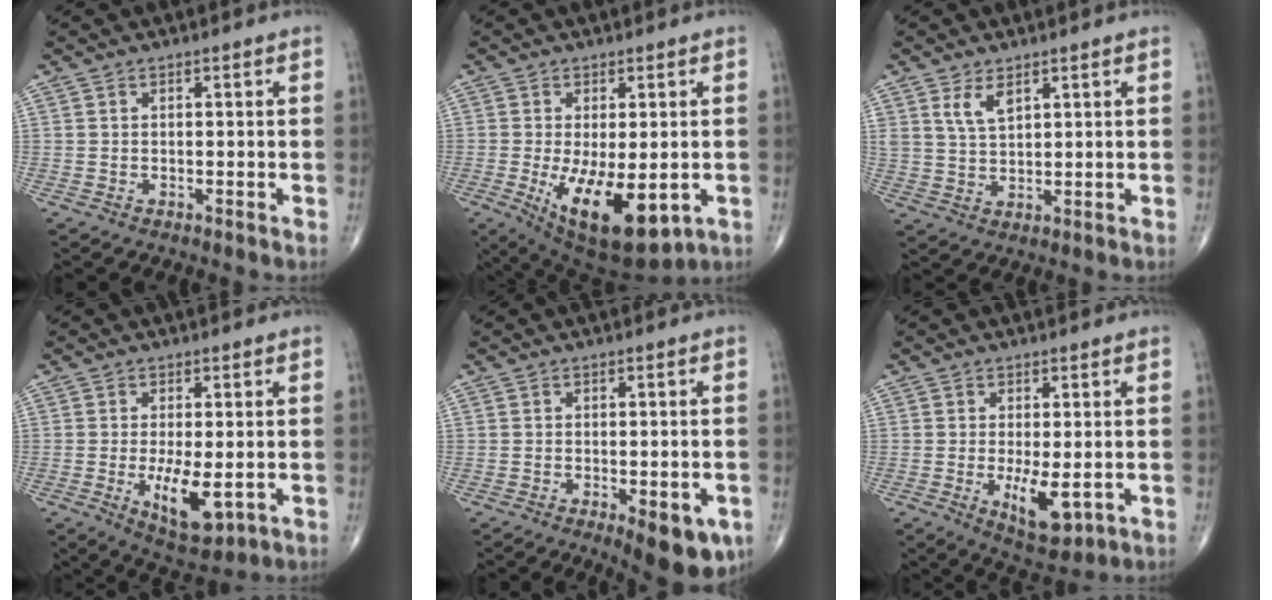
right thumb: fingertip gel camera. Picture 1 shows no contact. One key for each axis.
{"total": 14.7, "fx": -4.0, "fy": 6.4, "fz": 12.6, "tx": -0.206, "ty": -0.023, "tz": -0.040}
{"total": 4.3, "fx": 2.5, "fy": 2.1, "fz": 2.9, "tx": -0.048, "ty": -0.014, "tz": 0.054}
{"total": 8.6, "fx": -1.8, "fy": 3.4, "fz": 7.7, "tx": -0.124, "ty": -0.019, "tz": -0.020}
{"total": 9.5, "fx": -4.0, "fy": 3.5, "fz": 7.9, "tx": -0.085, "ty": 0.001, "tz": -0.046}
{"total": 7.3, "fx": -1.5, "fy": 2.9, "fz": 6.5, "tx": -0.102, "ty": -0.018, "tz": -0.015}